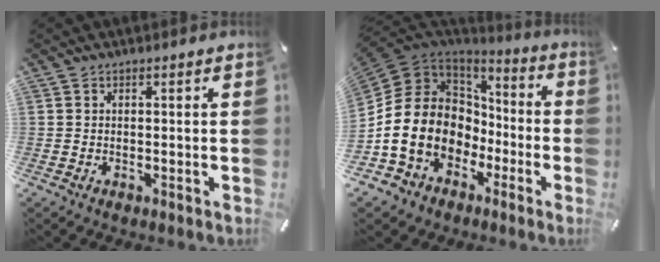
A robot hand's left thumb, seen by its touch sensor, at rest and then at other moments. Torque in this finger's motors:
{"motor_torque": [0.51, 4.49, 1.53, 1.24, 0.32]}